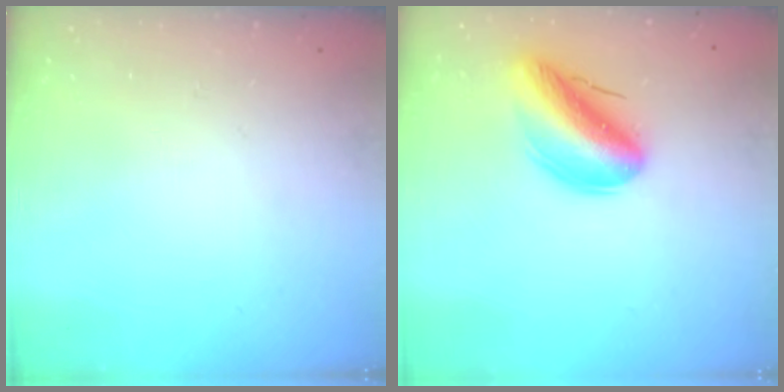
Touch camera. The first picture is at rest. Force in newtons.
{"total": 13.0, "press": 12.9, "slide": 1.7}